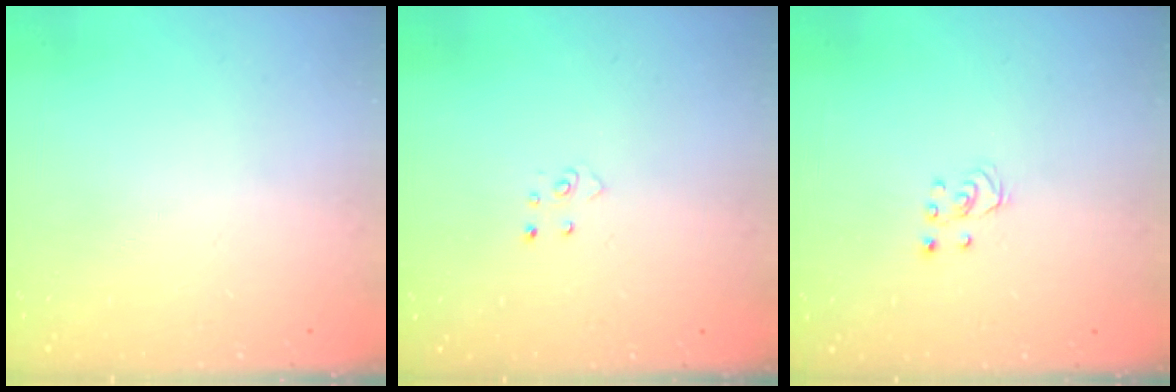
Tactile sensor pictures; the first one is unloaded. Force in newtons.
{"total": 2.6, "press": 2.6, "slide": 0.3}
{"total": 2.5, "press": 2.5, "slide": 0.2}